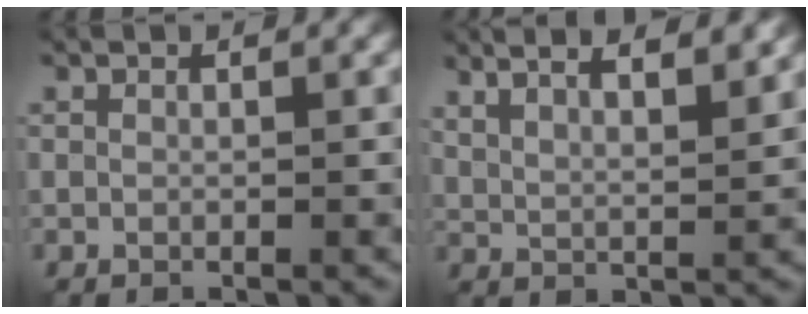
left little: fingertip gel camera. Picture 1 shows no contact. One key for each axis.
{"total": 10.2, "fx": 6.8, "fy": 3.6, "fz": 6.6, "tx": -0.087, "ty": 0.031, "tz": 0.076}